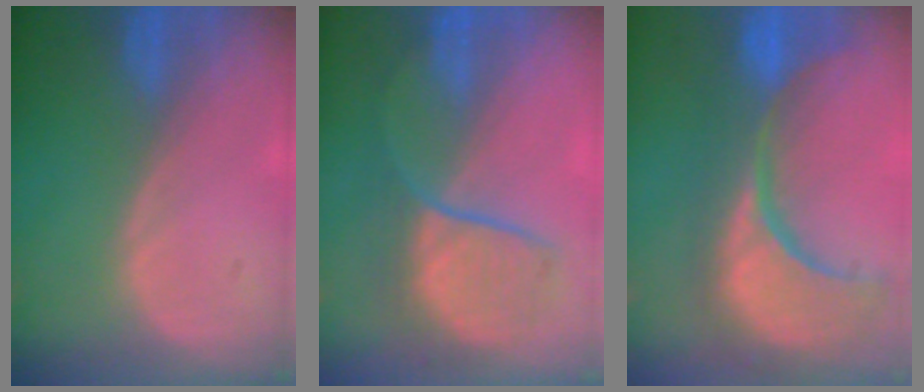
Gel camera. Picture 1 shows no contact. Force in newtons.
{"total": 7.4, "press": 7.4, "slide": 0.2}
{"total": 15.1, "press": 12.0, "slide": 9.1}